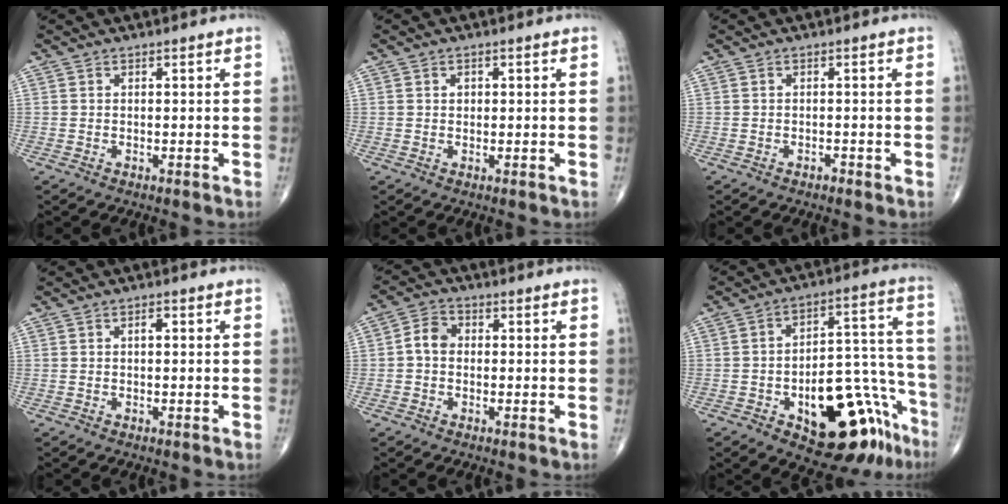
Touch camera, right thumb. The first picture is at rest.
{"total": 1.3, "force": [0.3, 1.0, 0.7], "torque": [-0.005, 0.001, 0.005]}
{"total": 0.6, "force": [-0.5, 0.3, 0.3], "torque": [-0.002, 0.001, -0.011]}
{"total": 1.1, "force": [0.1, 0.6, 1.0], "torque": [-0.013, 0.003, -0.001]}
{"total": 4.1, "force": [-0.3, 3.2, 2.5], "torque": [-0.039, 0.016, -0.015]}
{"total": 21.5, "force": [-11.2, 9.5, 15.6], "torque": [-0.143, 0.099, -0.148]}